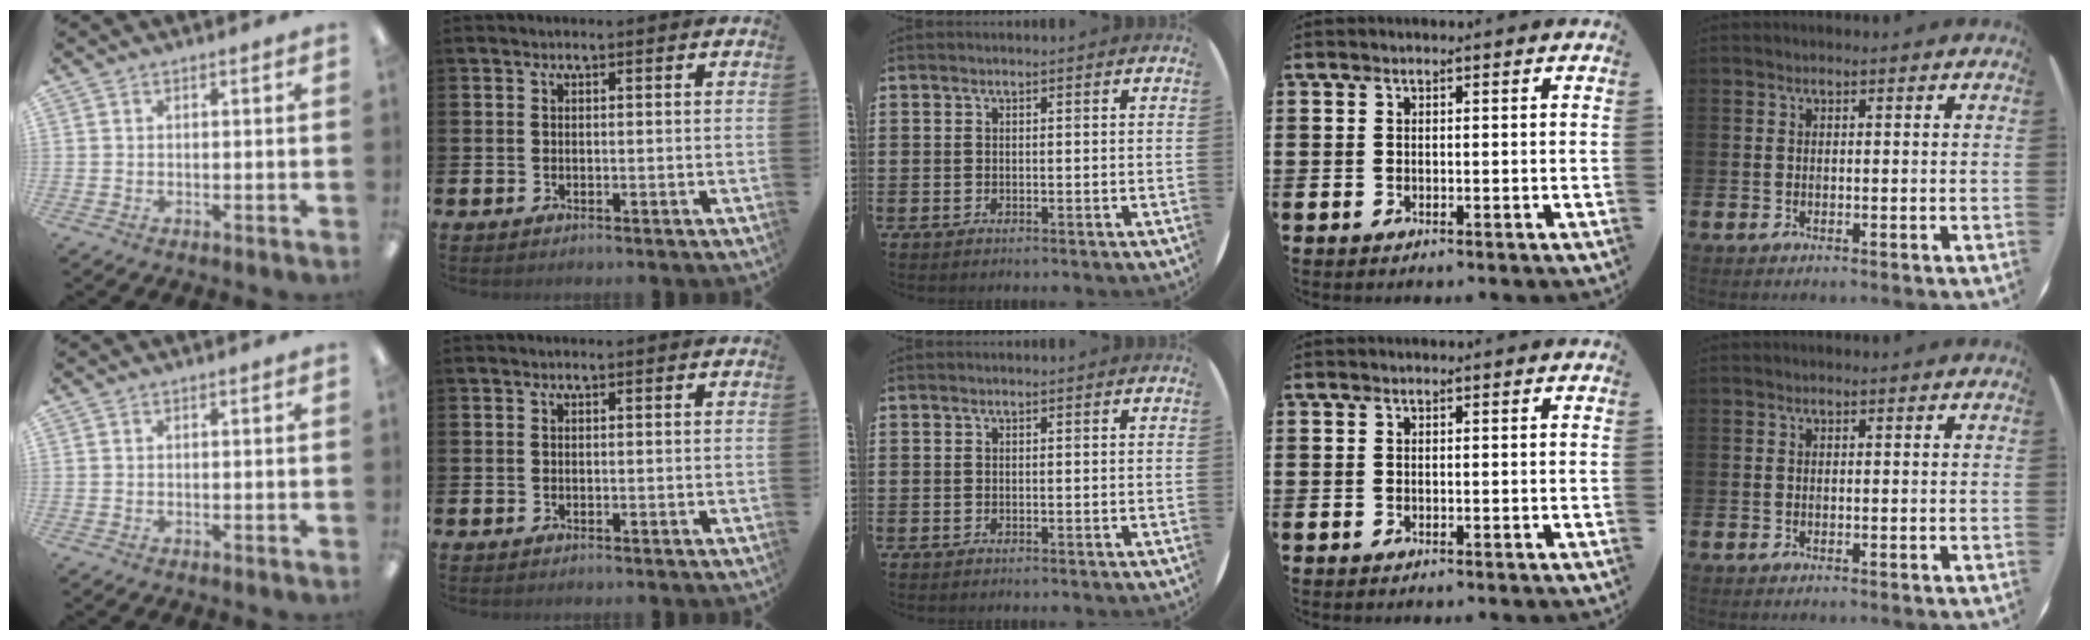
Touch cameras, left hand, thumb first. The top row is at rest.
{}